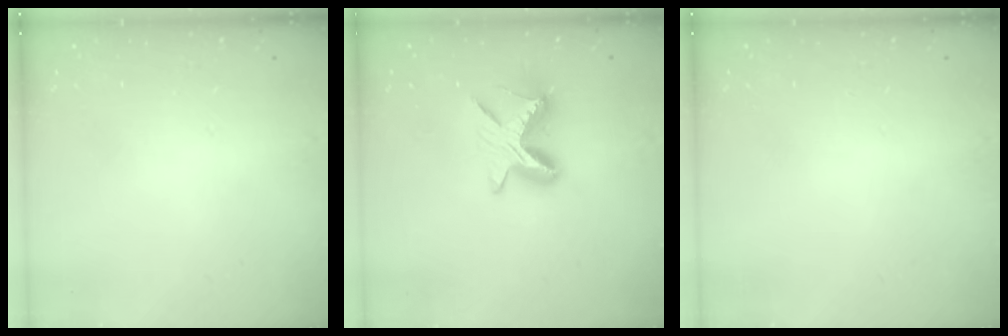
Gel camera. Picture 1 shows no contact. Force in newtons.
{"total": 9.0, "press": 9.0, "slide": 0.2}
{"total": 0.0}